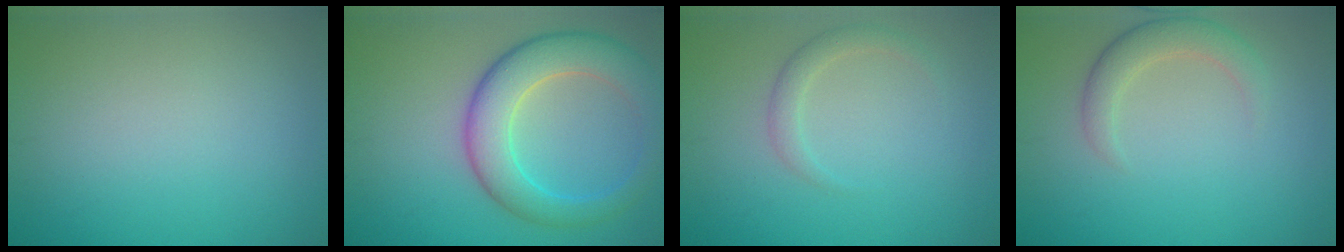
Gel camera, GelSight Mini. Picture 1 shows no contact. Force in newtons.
{"total": 7.0, "press": 7.0, "slide": 0.2}
{"total": 1.6, "press": 1.6, "slide": 0.1}
{"total": 2.7, "press": 2.7, "slide": 0.2}